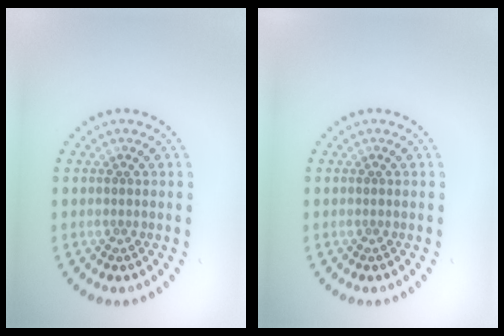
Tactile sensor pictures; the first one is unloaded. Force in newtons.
{"total": 0.0}